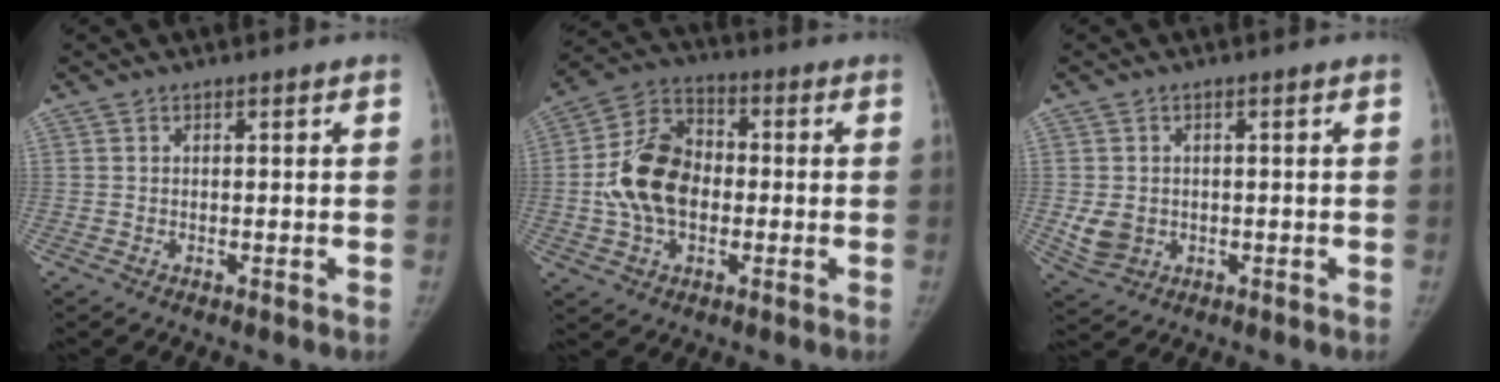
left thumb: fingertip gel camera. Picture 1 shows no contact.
{"total": 14.0, "force": [-1.1, 9.6, 10.2], "torque": [-0.175, 0.029, -0.023]}
{"total": 4.9, "force": [-0.5, 4.1, 2.5], "torque": [-0.040, -0.003, 0.002]}